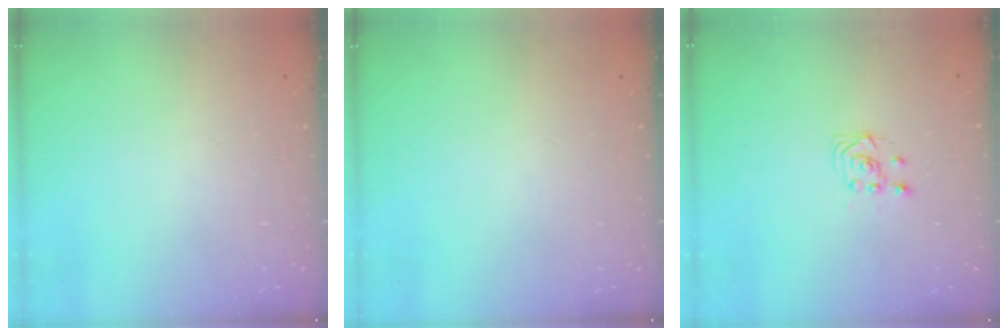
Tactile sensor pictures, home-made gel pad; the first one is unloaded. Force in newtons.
{"total": 0.0}
{"total": 2.7, "press": 2.4, "slide": 1.3}